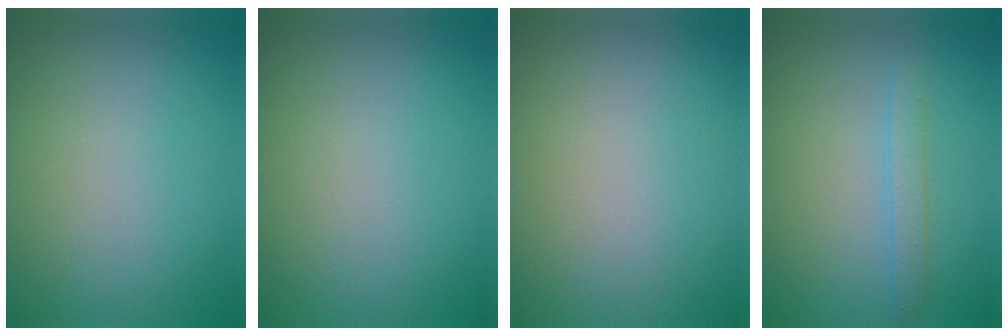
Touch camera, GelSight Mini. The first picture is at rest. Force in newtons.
{"total": 0.0}
{"total": 0.0}
{"total": 1.6, "press": 1.6, "slide": 0.0}